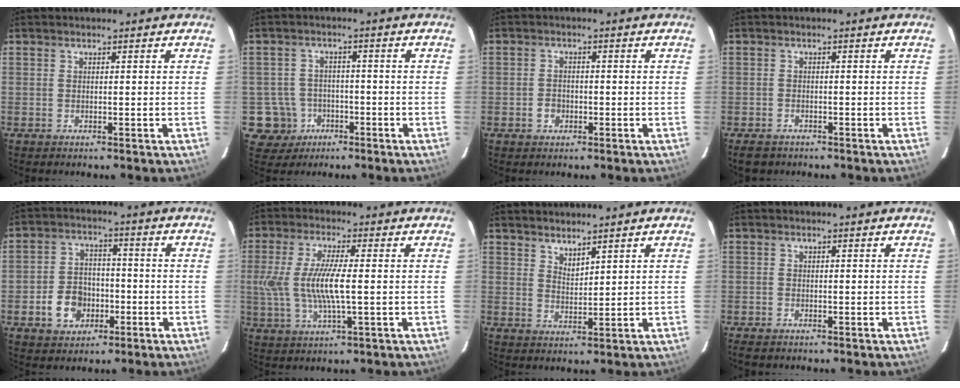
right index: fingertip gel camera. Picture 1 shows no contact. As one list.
[{"total": 6.7, "force": [-2.7, 6.1, 0.4], "torque": [-0.029, 0.022, -0.034]}, {"total": 2.5, "force": [-1.1, 2.1, 0.7], "torque": [-0.016, 0.003, -0.017]}, {"total": 3.3, "force": [-2.5, 2.0, 0.9], "torque": [-0.030, -0.004, -0.035]}, {"total": 8.2, "force": [-3.2, 6.5, 3.8], "torque": [-0.094, 0.020, -0.045]}, {"total": 10.0, "force": [-0.4, 2.0, 9.8], "torque": [-0.196, -0.006, -0.004]}, {"total": 3.1, "force": [2.8, 0.6, 1.2], "torque": [-0.018, -0.002, 0.050]}, {"total": 1.7, "force": [-1.5, 0.7, 0.5], "torque": [-0.017, -0.007, -0.025]}]